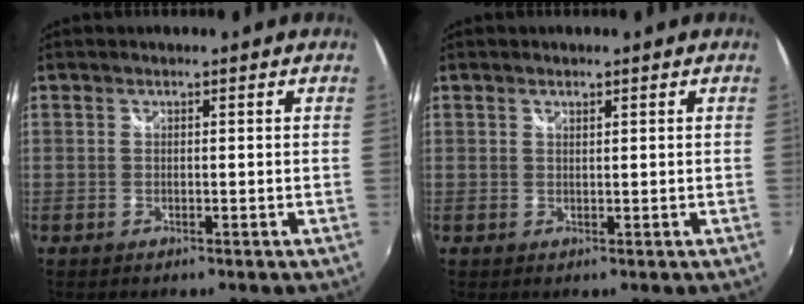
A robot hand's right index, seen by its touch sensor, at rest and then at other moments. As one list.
[{"total": 0.7, "force": [0.6, 0.2, 0.3], "torque": [-0.005, 0.001, 0.010]}]